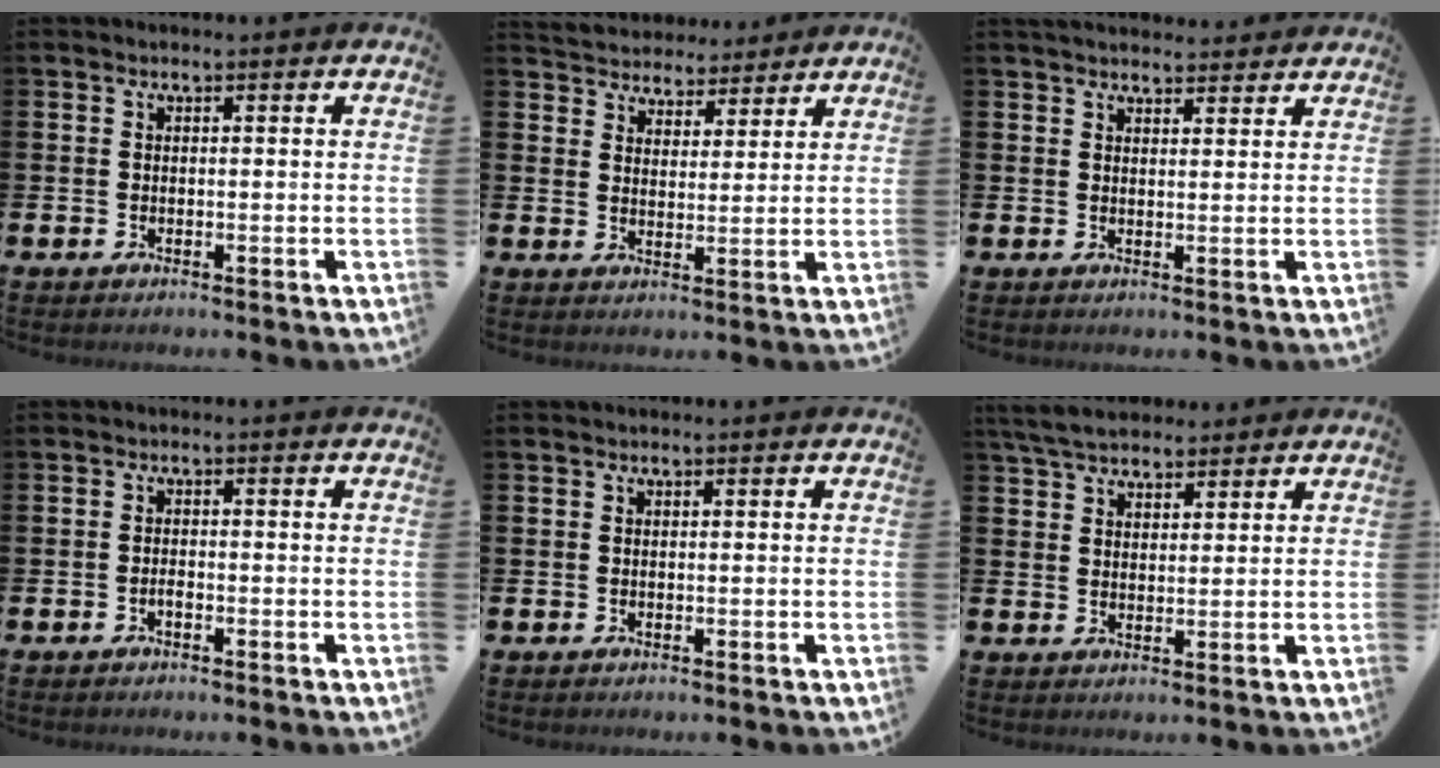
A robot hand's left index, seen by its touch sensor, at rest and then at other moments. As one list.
[{"total": 4.3, "force": [4.0, 1.4, -0.8], "torque": [-0.011, -0.024, 0.071]}, {"total": 3.0, "force": [2.9, 0.7, 0.3], "torque": [-0.003, -0.014, 0.052]}, {"total": 0.9, "force": [-0.6, 0.3, 0.6], "torque": [-0.020, 0.000, -0.009]}, {"total": 0.0}, {"total": 5.3, "force": [4.9, 1.6, 1.3], "torque": [-0.039, -0.013, 0.090]}]